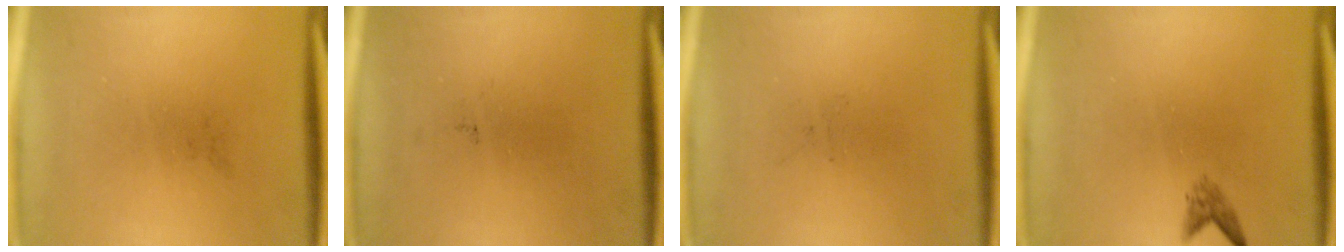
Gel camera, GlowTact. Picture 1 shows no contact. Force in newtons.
{"total": 0.0}
{"total": 0.0}
{"total": 1.3}